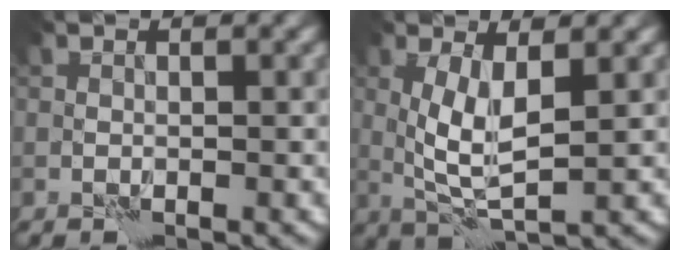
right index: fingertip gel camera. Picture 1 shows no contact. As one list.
[{"total": 4.4, "force": [1.1, 1.3, 4.1], "torque": [-0.086, -0.009, 0.027]}]